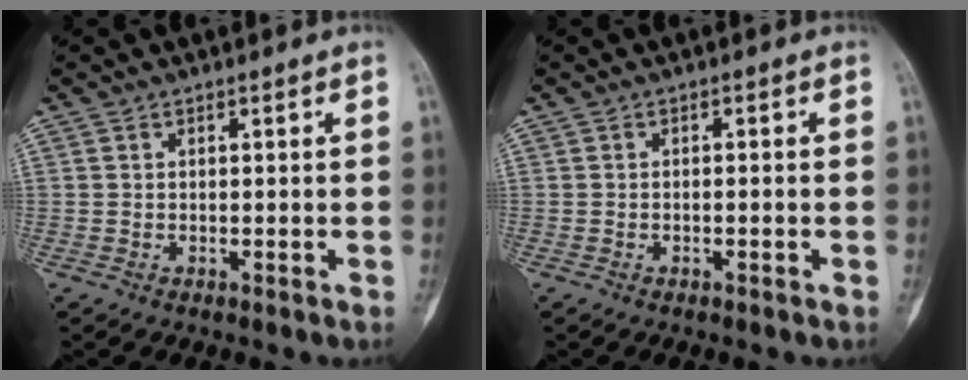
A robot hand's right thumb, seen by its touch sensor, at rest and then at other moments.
{"total": 0.6, "force": [-0.3, 0.2, 0.5], "torque": [-0.007, 0.005, -0.004]}